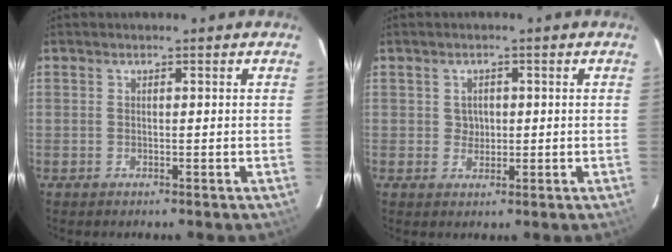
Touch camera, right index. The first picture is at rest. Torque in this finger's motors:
{"motor_torque": [-0.24, 0.00, -0.04, -0.01]}